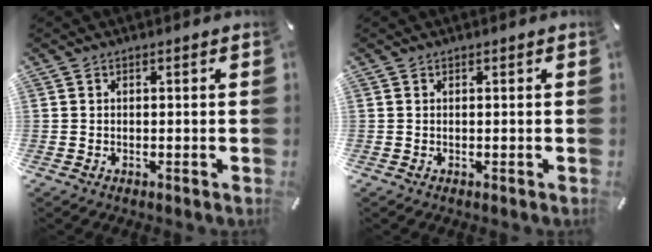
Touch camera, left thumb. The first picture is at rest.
{"total": 0.0}